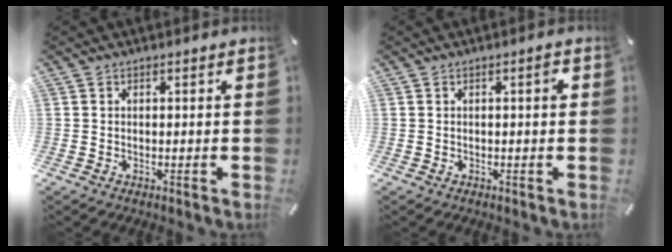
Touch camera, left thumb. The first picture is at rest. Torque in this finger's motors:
{"motor_torque": [0.21, 0.62, -0.05, -0.29, 0.07]}